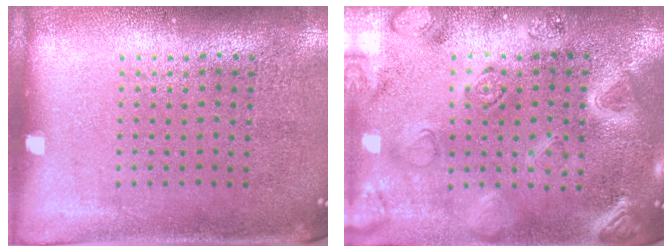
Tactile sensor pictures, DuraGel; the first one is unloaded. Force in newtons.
{"total": 3.0, "press": 2.9, "slide": 0.8}